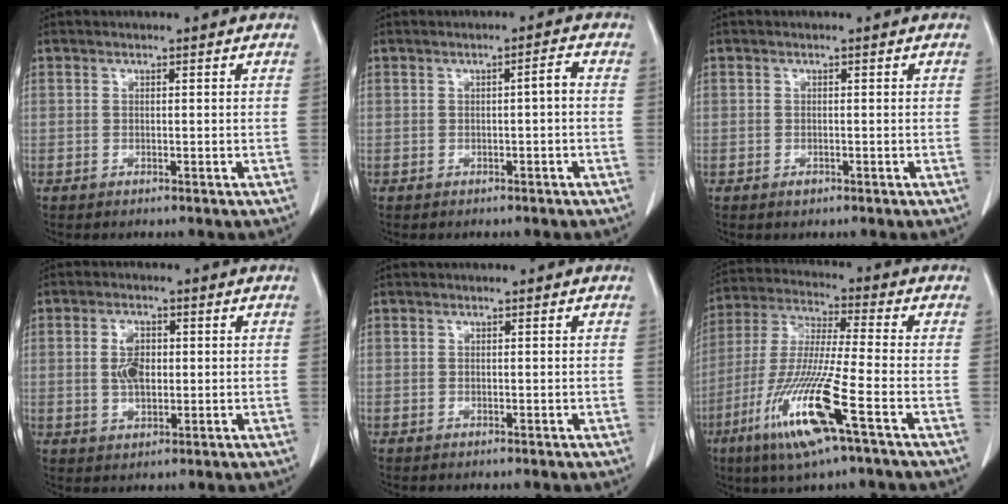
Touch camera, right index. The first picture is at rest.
{"total": 1.7, "force": [-0.3, 0.1, 1.6], "torque": [-0.023, 0.004, -0.005]}
{"total": 0.9, "force": [-0.6, 0.6, 0.3], "torque": [-0.002, 0.001, -0.006]}
{"total": 4.8, "force": [0.4, 2.6, 3.9], "torque": [-0.080, 0.006, 0.012]}
{"total": 0.0}
{"total": 15.9, "force": [-7.1, 0.0, 14.2], "torque": [-0.302, -0.030, -0.138]}